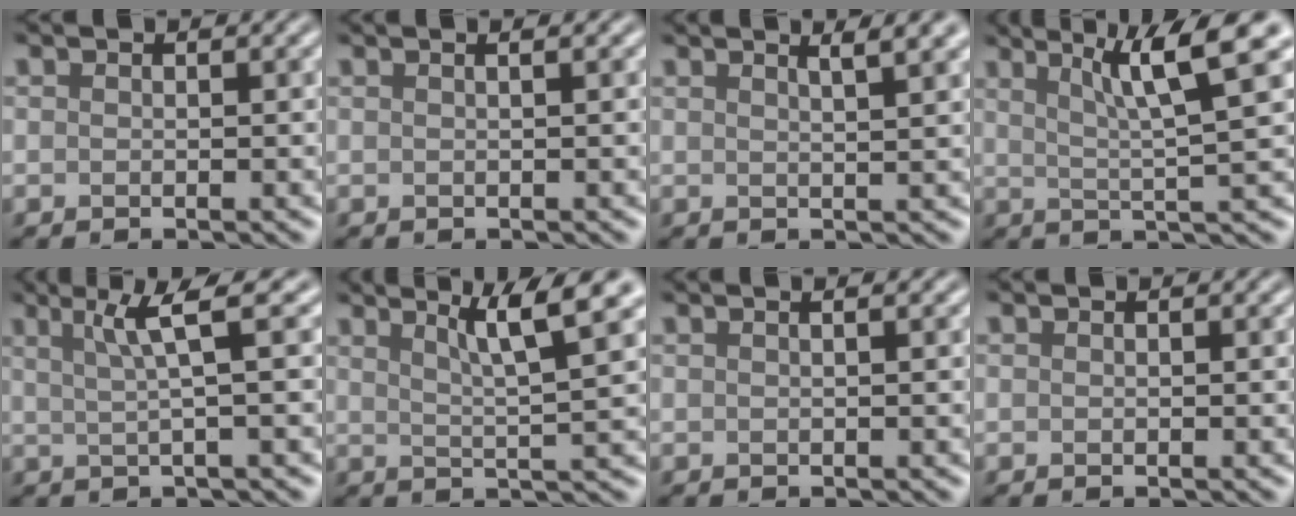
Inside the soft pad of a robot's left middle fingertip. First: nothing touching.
{"total": 2.3, "force": [1.1, 1.1, 1.6], "torque": [-0.003, 0.004, -0.017]}
{"total": 4.5, "force": [2.8, 1.6, 3.2], "torque": [-0.012, 0.031, 0.004]}
{"total": 7.4, "force": [3.6, 0.8, 6.5], "torque": [-0.096, 0.016, 0.061]}
{"total": 4.0, "force": [1.2, 0.4, 3.8], "torque": [-0.066, 0.005, 0.022]}
{"total": 6.0, "force": [3.1, 0.7, 5.1], "torque": [-0.074, 0.011, 0.053]}
{"total": 1.9, "force": [0.9, 0.9, 1.4], "torque": [-0.003, 0.000, -0.015]}
{"total": 0.0}